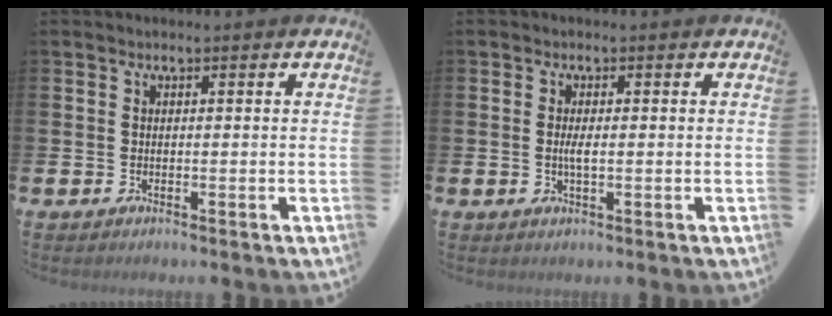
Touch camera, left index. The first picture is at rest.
{"total": 1.9, "force": [0.0, 0.6, 1.8], "torque": [-0.027, -0.002, -0.003]}